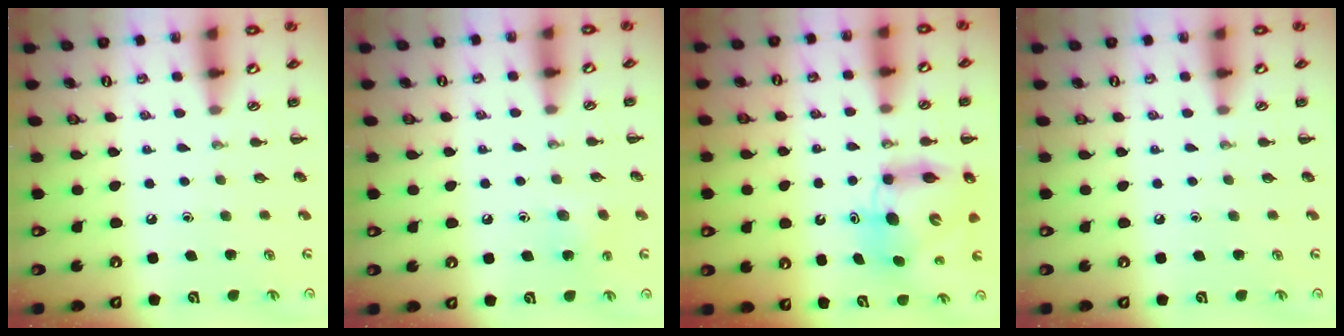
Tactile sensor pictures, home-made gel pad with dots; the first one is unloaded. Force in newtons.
{"total": 6.8, "press": 6.6, "slide": 1.6}
{"total": 8.9, "press": 8.6, "slide": 2.4}
{"total": 0.0}